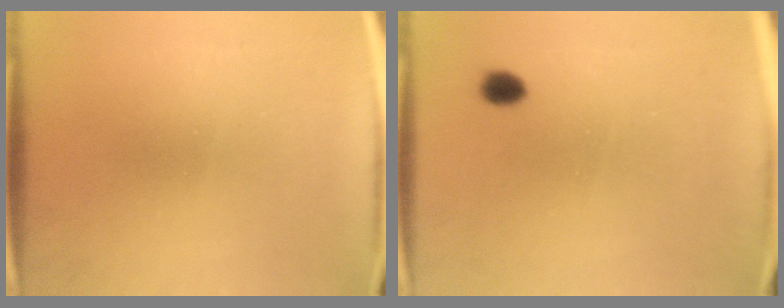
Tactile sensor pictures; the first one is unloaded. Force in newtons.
{"total": 2.1}